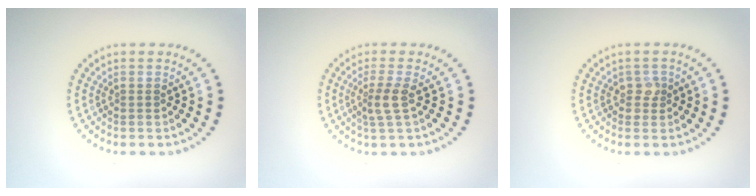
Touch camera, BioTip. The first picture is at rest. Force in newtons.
{"total": 2.1, "press": 1.6, "slide": 1.4}
{"total": 1.2, "press": 1.1, "slide": 0.5}